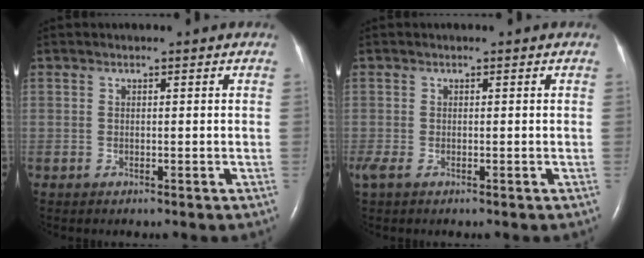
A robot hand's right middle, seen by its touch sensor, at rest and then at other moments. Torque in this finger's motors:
{"motor_torque": [0.06, -0.01, -0.02, 0.02]}